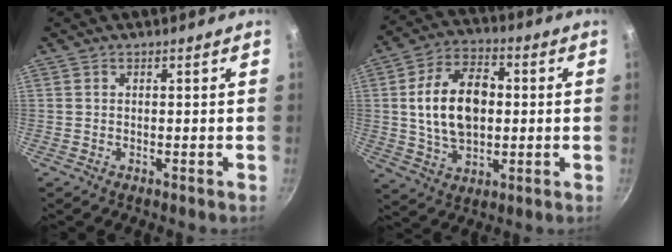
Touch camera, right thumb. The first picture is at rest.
{"total": 15.5, "force": [1.1, 10.0, 11.8], "torque": [-0.179, 0.015, 0.016]}